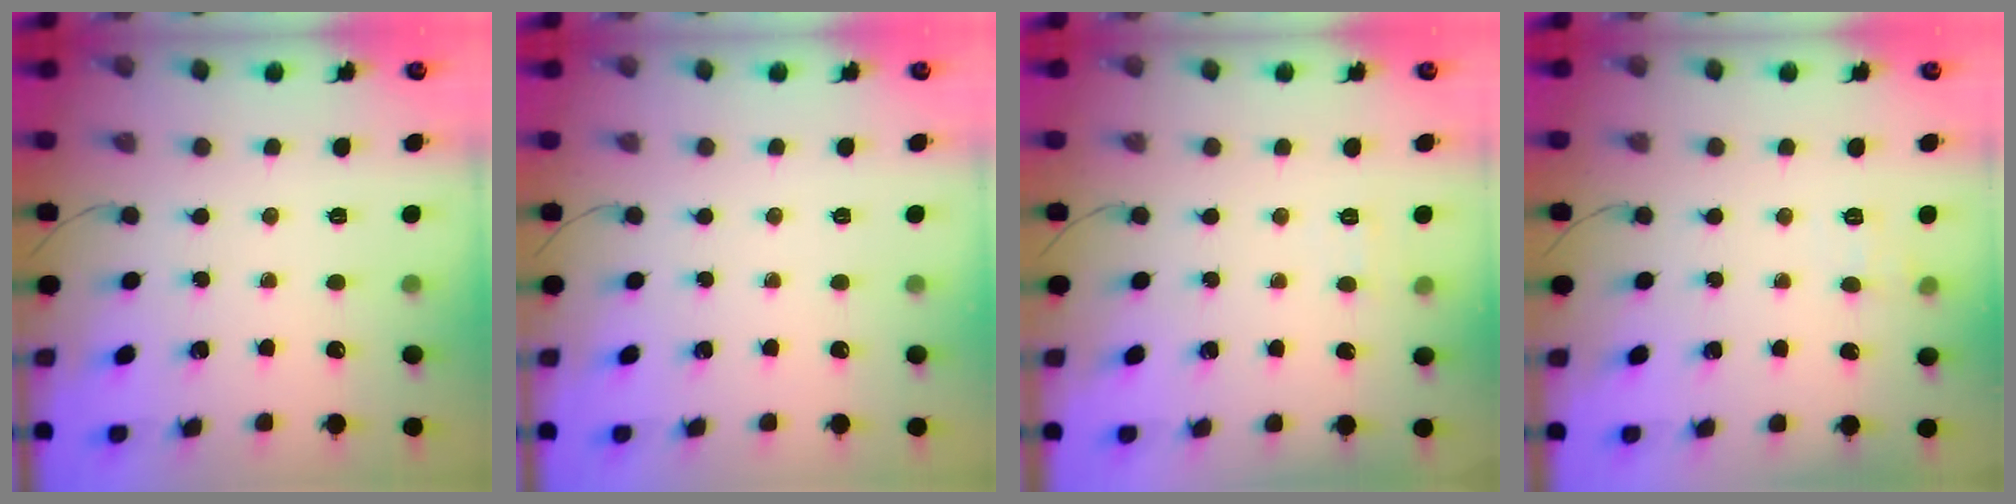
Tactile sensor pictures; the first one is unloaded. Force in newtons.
{"total": 0.0}
{"total": 4.7, "press": 4.5, "slide": 1.4}
{"total": 6.2, "press": 6.0, "slide": 1.5}